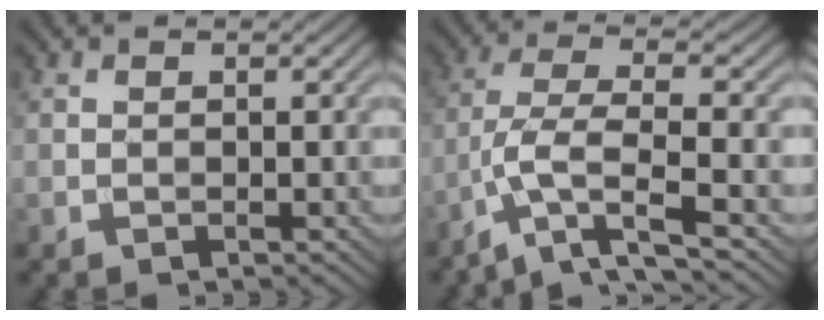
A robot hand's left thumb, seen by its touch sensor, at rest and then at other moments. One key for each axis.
{"total": 8.6, "fx": -4.4, "fy": 2.1, "fz": 7.1, "tx": -0.142, "ty": -0.001, "tz": -0.092}